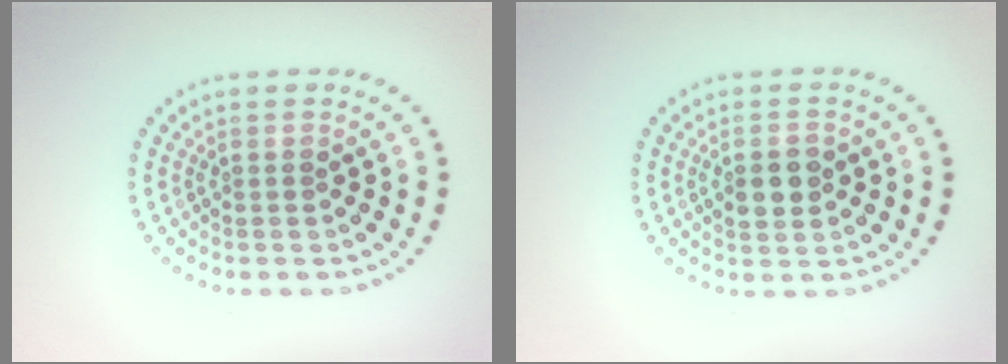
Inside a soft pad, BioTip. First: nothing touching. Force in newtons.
{"total": 2.8, "press": 2.8, "slide": 0.1}